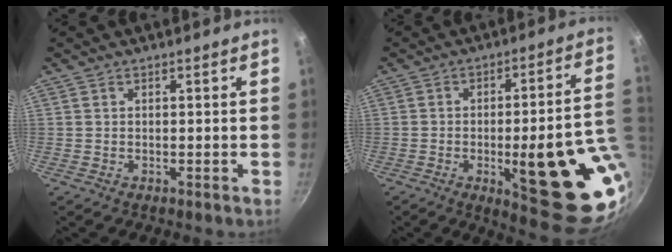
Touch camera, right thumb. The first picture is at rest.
{"total": 22.9, "force": [-4.2, 6.5, 21.6], "torque": [-0.246, 0.001, -0.045]}